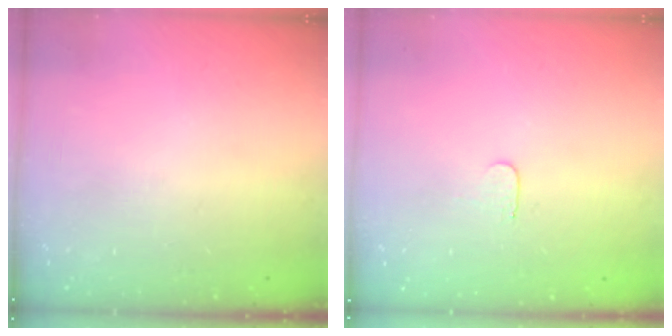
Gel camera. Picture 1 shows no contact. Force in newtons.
{"total": 3.4, "press": 3.4, "slide": 0.4}